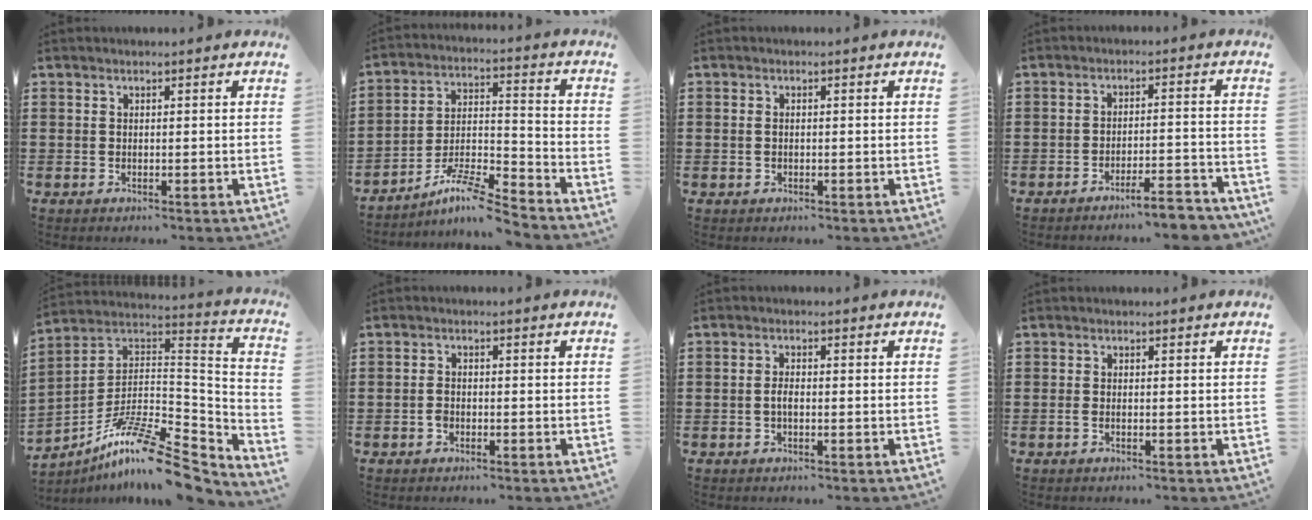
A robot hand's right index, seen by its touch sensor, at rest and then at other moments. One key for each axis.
{"total": 8.6, "fx": -7.4, "fy": 0.8, "fz": 4.2, "tx": -0.081, "ty": 0.008, "tz": -0.143}
{"total": 1.0, "fx": -0.1, "fy": 0.6, "fz": 0.7, "tx": -0.016, "ty": 0.004, "tz": -0.003}
{"total": 4.7, "fx": -4.3, "fy": 0.0, "fz": 1.9, "tx": -0.032, "ty": -0.007, "tz": -0.084}
{"total": 12.9, "fx": -8.8, "fy": 3.1, "fz": 9.0, "tx": -0.169, "ty": 0.010, "tz": -0.167}
{"total": 1.4, "fx": -0.7, "fy": 0.9, "fz": 0.9, "tx": -0.019, "ty": -0.001, "tz": -0.012}
{"total": 1.7, "fx": -0.5, "fy": 0.6, "fz": 1.6, "tx": -0.038, "ty": -0.003, "tz": -0.011}
{"total": 0.8, "fx": -0.4, "fy": 0.1, "fz": 0.7, "tx": -0.014, "ty": -0.006, "tz": -0.005}